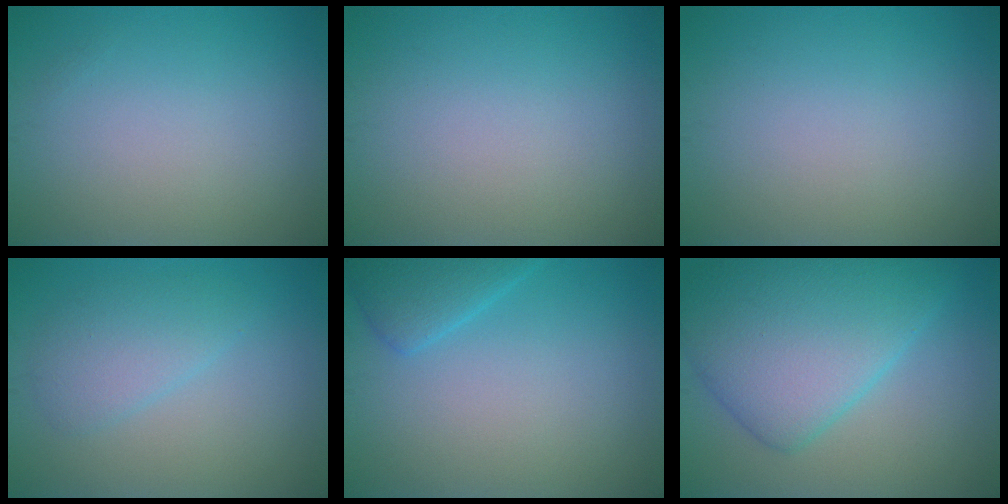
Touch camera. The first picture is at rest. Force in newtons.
{"total": 0.0}
{"total": 0.0}
{"total": 2.9, "press": 2.9, "slide": 0.2}
{"total": 2.7, "press": 2.7, "slide": 0.2}
{"total": 8.7, "press": 8.7, "slide": 0.1}